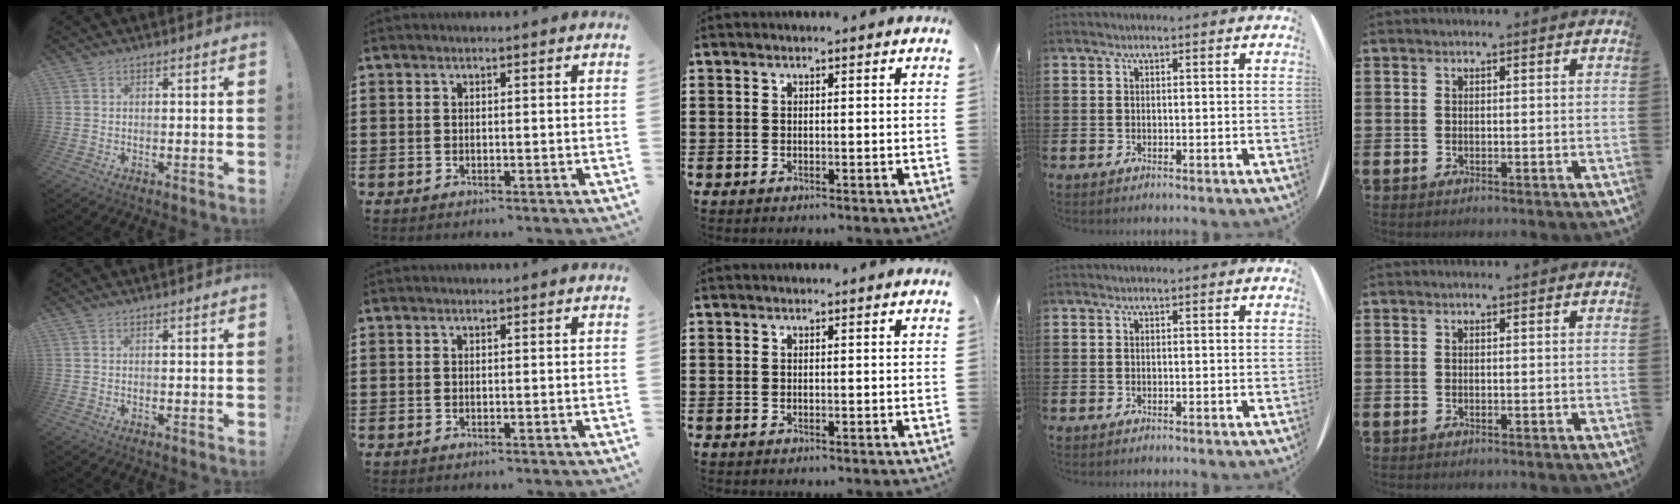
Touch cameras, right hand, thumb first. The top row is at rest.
{}